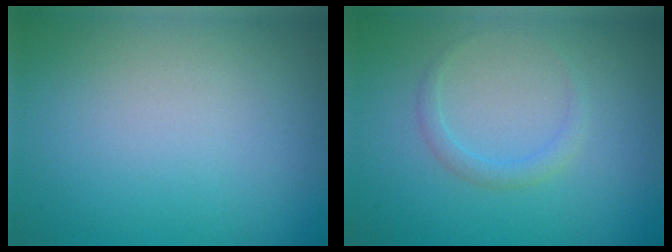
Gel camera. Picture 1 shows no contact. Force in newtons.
{"total": 1.2, "press": 1.2, "slide": 0.0}